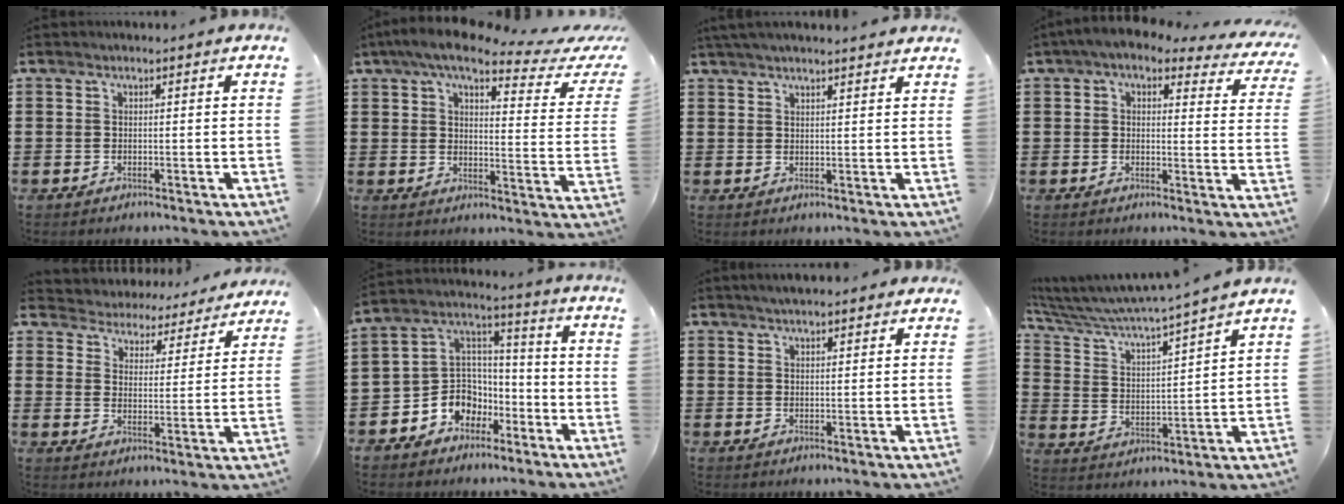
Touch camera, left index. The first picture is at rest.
{"total": 8.1, "force": [5.8, 1.3, 5.5], "torque": [-0.112, -0.023, 0.093]}
{"total": 2.5, "force": [2.4, -0.2, 0.7], "torque": [-0.021, 0.001, 0.046]}
{"total": 3.7, "force": [2.8, 1.1, 2.2], "torque": [-0.055, -0.011, 0.046]}
{"total": 4.1, "force": [4.0, 0.0, -0.8], "torque": [-0.014, -0.040, 0.062]}
{"total": 7.7, "force": [-4.0, 6.5, 0.6], "torque": [-0.037, 0.013, -0.076]}
{"total": 2.3, "force": [2.1, 0.3, 0.8], "torque": [-0.021, 0.003, 0.038]}
{"total": 5.3, "force": [5.2, -0.6, 1.2], "torque": [-0.052, -0.044, 0.079]}